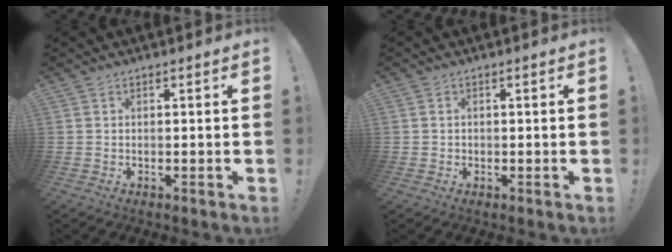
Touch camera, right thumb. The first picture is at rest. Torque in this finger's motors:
{"motor_torque": [0.26, 0.09, 0.08, -0.14, -0.06]}